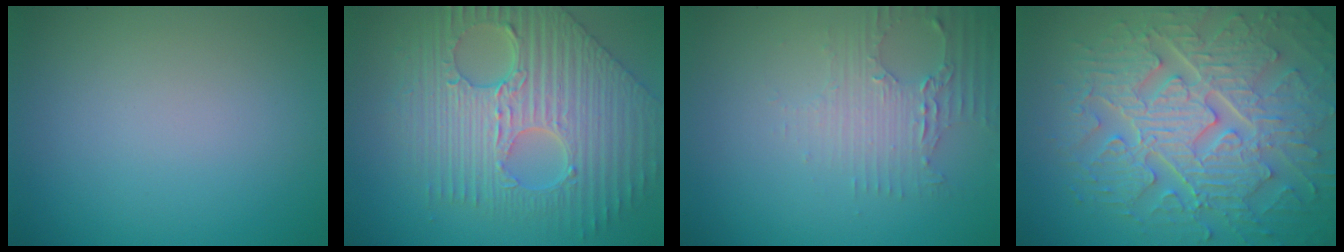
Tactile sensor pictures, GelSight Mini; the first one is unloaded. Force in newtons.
{"total": 9.8, "press": 6.8, "slide": 7.1}
{"total": 2.9, "press": 2.5, "slide": 1.5}
{"total": 9.2, "press": 6.7, "slide": 6.3}